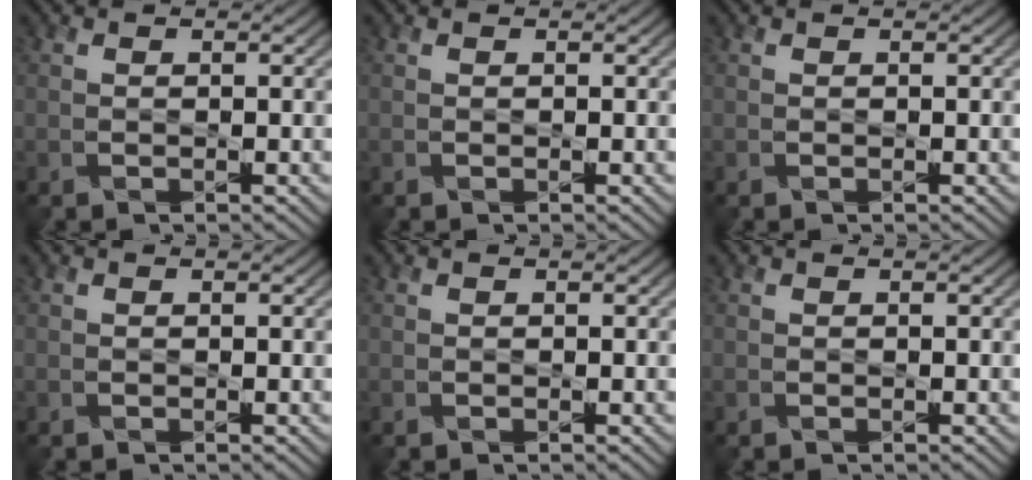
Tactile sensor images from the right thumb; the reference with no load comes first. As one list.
[{"total": 0.0}, {"total": 0.0}, {"total": 0.0}, {"total": 0.0}, {"total": 0.0}]